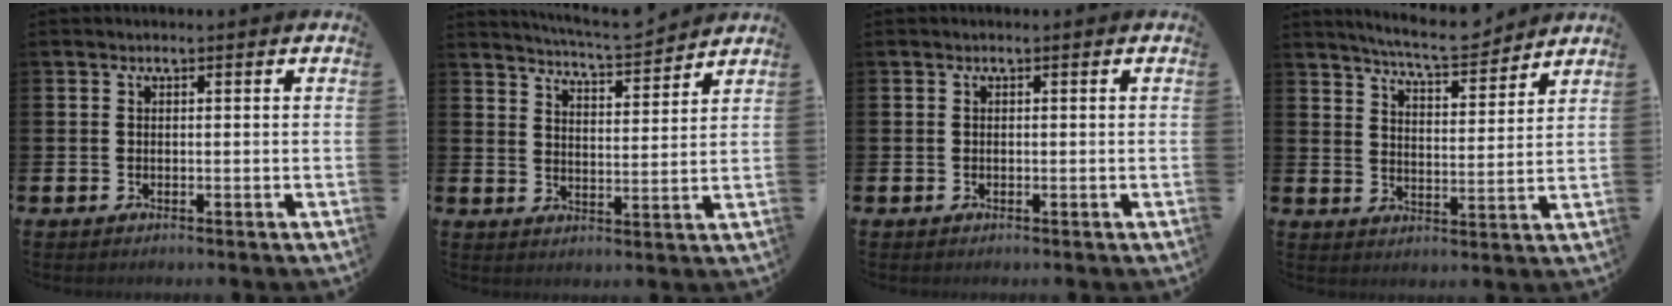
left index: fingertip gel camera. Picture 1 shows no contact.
{"total": 5.7, "force": [5.6, -0.5, 0.6], "torque": [-0.030, -0.039, 0.099]}
{"total": 0.0}
{"total": 7.1, "force": [6.8, 0.4, 2.0], "torque": [-0.051, -0.039, 0.120]}